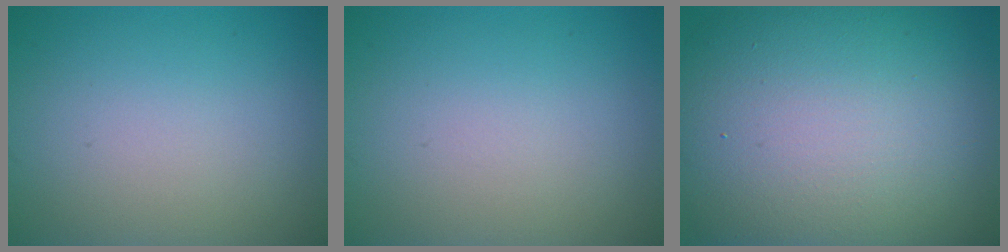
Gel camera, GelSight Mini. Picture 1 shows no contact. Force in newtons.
{"total": 0.0}
{"total": 17.9, "press": 17.9, "slide": 1.1}